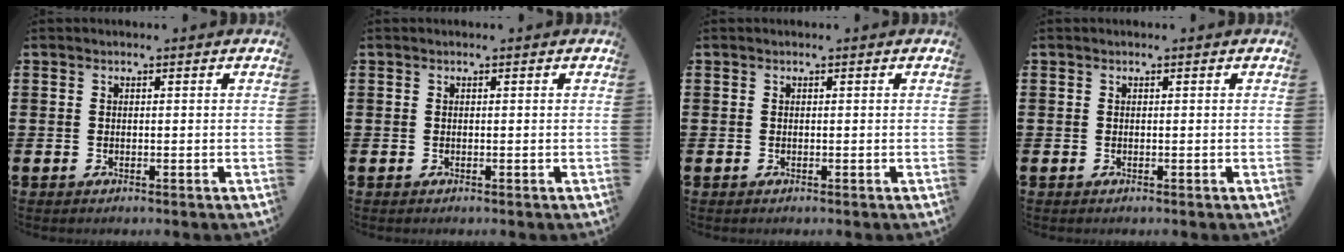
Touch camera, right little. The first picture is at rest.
{"total": 0.0}
{"total": 0.0}
{"total": 0.0}